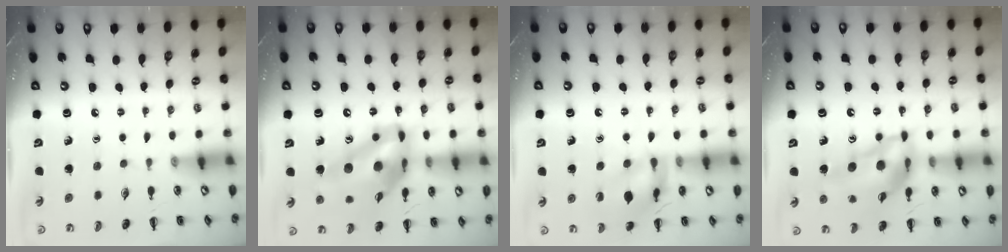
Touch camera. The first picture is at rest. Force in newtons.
{"total": 17.2, "press": 16.2, "slide": 5.7}
{"total": 14.9, "press": 14.8, "slide": 1.4}
{"total": 15.6, "press": 14.8, "slide": 5.0}